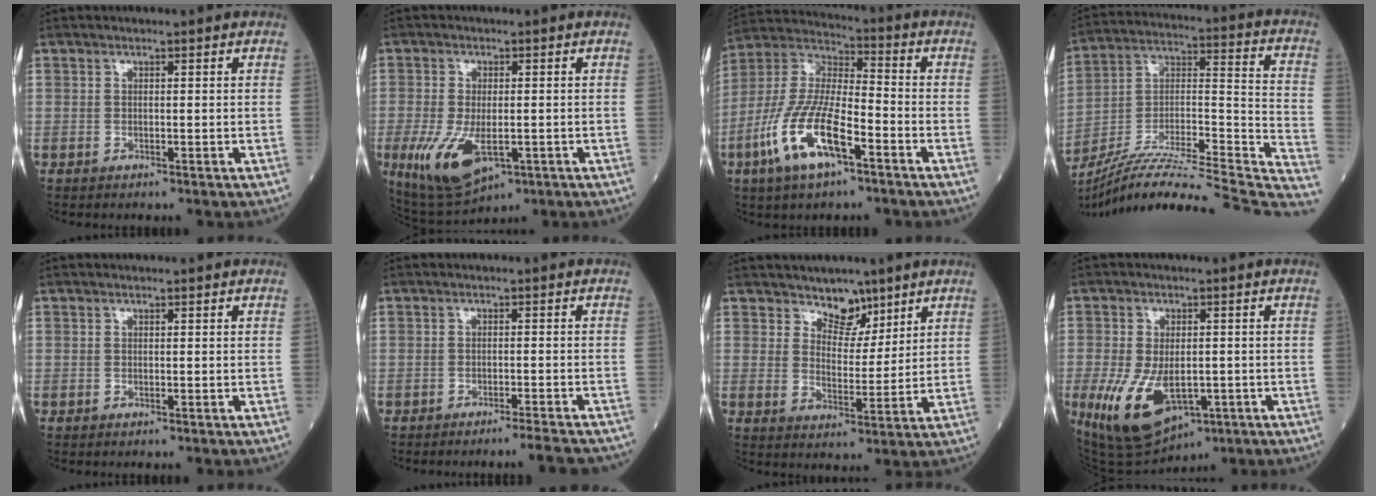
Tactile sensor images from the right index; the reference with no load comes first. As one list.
[{"total": 9.7, "force": [-3.2, 4.2, 8.1], "torque": [-0.159, -0.019, -0.041]}, {"total": 14.4, "force": [-6.5, 4.1, 12.1], "torque": [-0.260, -0.005, -0.125]}, {"total": 32.0, "force": [-28.0, 0.8, 15.4], "torque": [-0.184, -0.011, -0.422]}, {"total": 0.0}, {"total": 5.5, "force": [-5.2, -0.5, 1.7], "torque": [-0.008, -0.011, -0.072]}, {"total": 5.0, "force": [4.0, 2.6, 1.5], "torque": [-0.015, -0.006, 0.070]}, {"total": 12.9, "force": [-4.9, 6.9, 9.8], "torque": [-0.188, -0.017, -0.065]}]